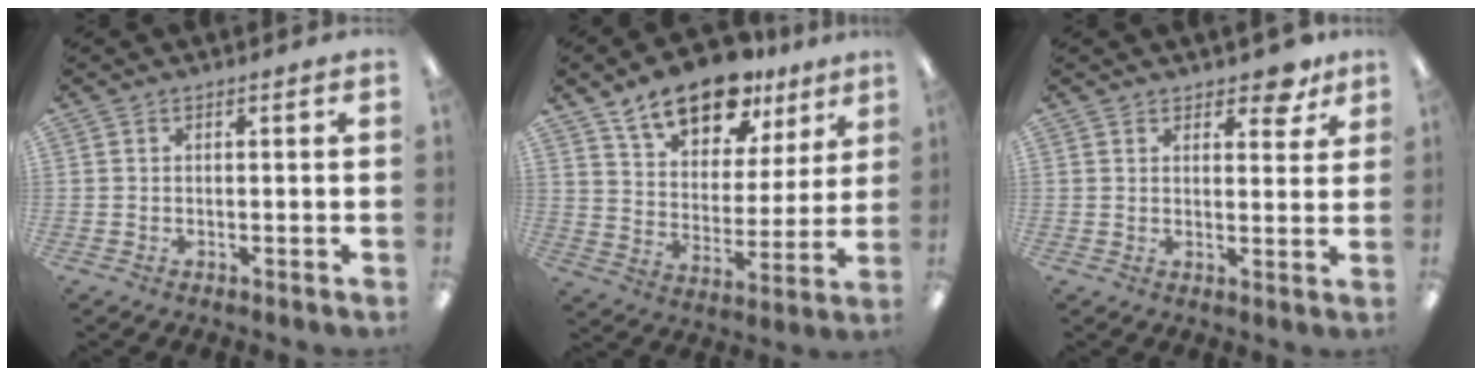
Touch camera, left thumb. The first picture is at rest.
{"total": 16.1, "force": [12.0, 7.8, 7.4], "torque": [-0.113, -0.069, 0.211]}
{"total": 5.9, "force": [4.6, 2.7, 2.7], "torque": [-0.022, -0.024, 0.077]}